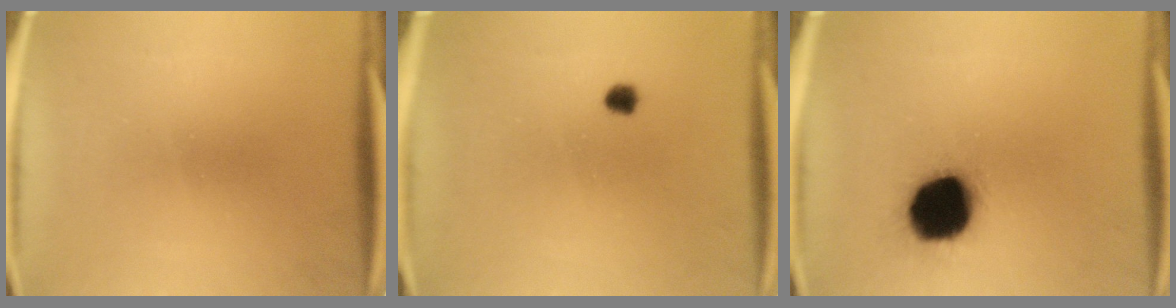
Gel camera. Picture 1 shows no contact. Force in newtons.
{"total": 1.9}
{"total": 18.9}